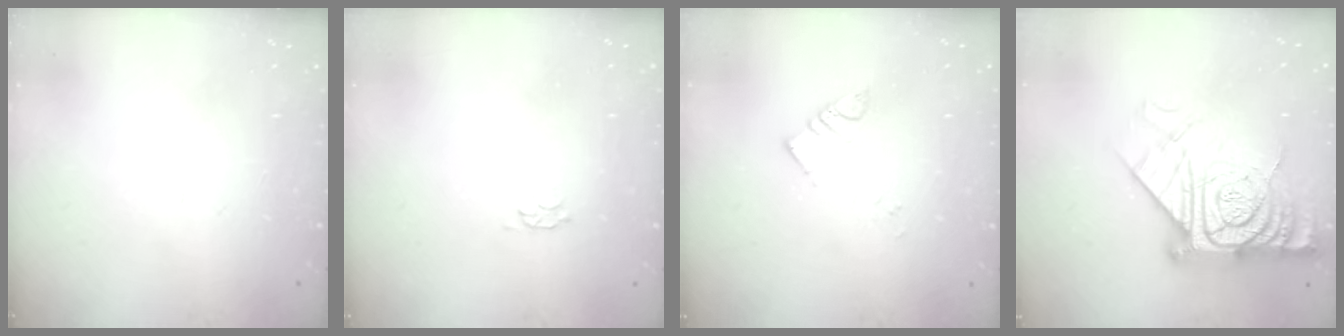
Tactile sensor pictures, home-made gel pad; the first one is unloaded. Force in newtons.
{"total": 2.8, "press": 2.7, "slide": 0.5}
{"total": 4.4, "press": 4.4, "slide": 0.1}
{"total": 20.5, "press": 20.4, "slide": 1.7}